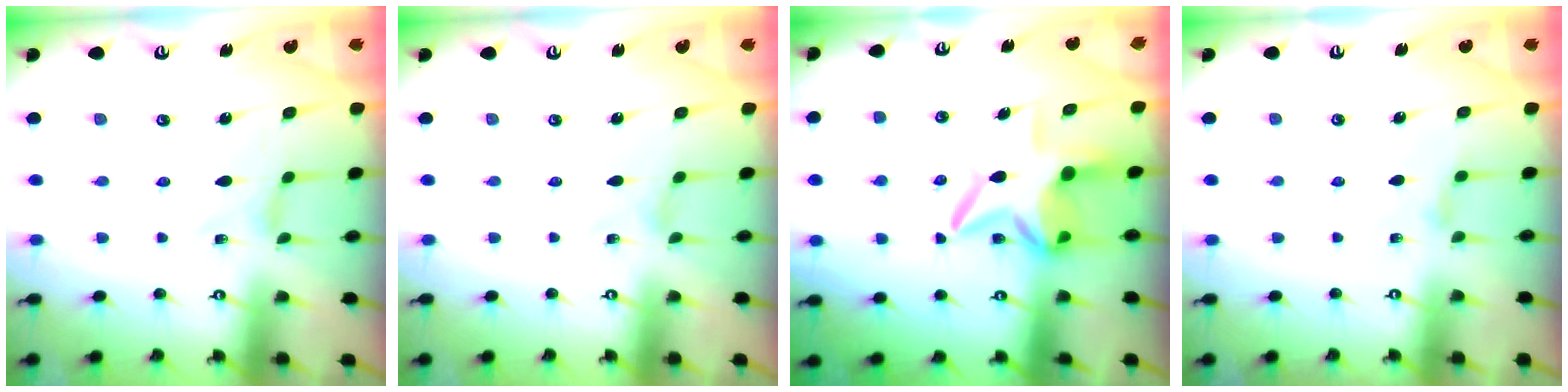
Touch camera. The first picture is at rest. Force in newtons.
{"total": 0.0}
{"total": 9.7, "press": 9.7, "slide": 1.1}
{"total": 2.4, "press": 2.4, "slide": 0.4}